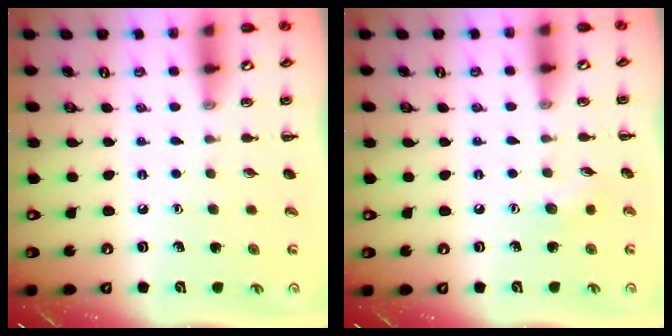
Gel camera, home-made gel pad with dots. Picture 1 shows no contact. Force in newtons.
{"total": 5.6, "press": 5.5, "slide": 1.2}